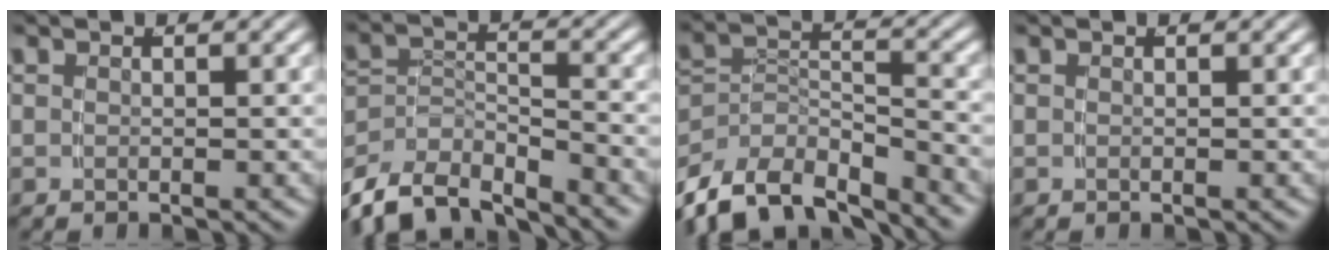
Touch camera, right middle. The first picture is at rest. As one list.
[{"total": 9.6, "force": [-6.8, 5.4, 4.1], "torque": [-0.089, -0.044, -0.102]}, {"total": 12.1, "force": [-7.7, 7.3, 5.7], "torque": [-0.117, -0.053, -0.112]}, {"total": 0.0}]